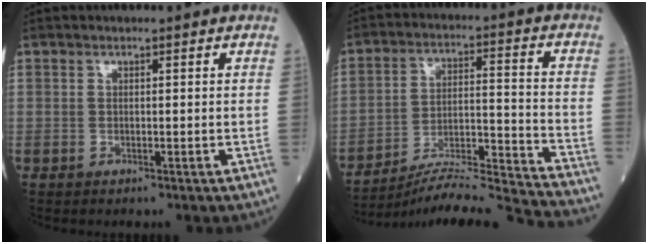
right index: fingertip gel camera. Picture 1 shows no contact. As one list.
[{"total": 18.6, "force": [-17.8, -2.0, 4.9], "torque": [-0.079, -0.002, -0.277]}]